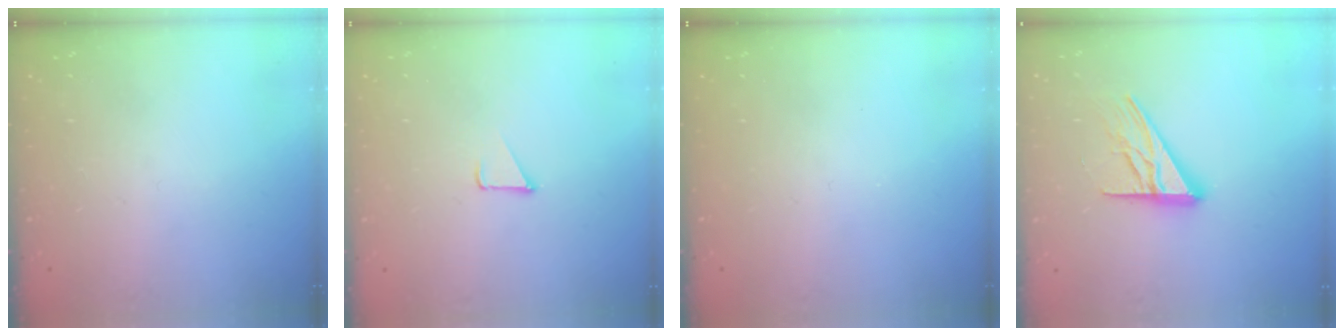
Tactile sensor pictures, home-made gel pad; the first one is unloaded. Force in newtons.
{"total": 2.3, "press": 2.3, "slide": 0.2}
{"total": 0.0}
{"total": 13.9, "press": 13.8, "slide": 1.3}